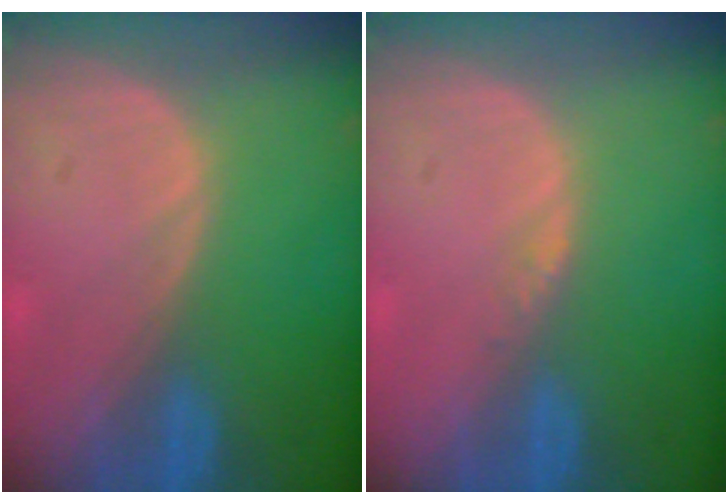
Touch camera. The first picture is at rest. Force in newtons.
{"total": 0.8, "press": 0.8, "slide": 0.1}